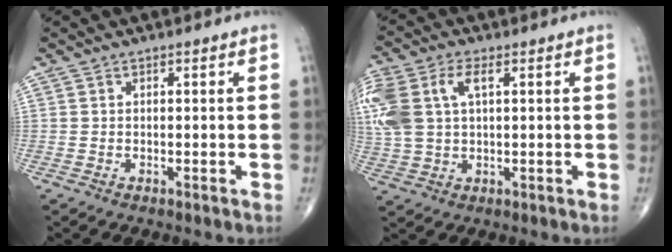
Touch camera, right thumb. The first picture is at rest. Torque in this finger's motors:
{"motor_torque": [0.47, 0.57, 1.44, 0.49, 0.10]}